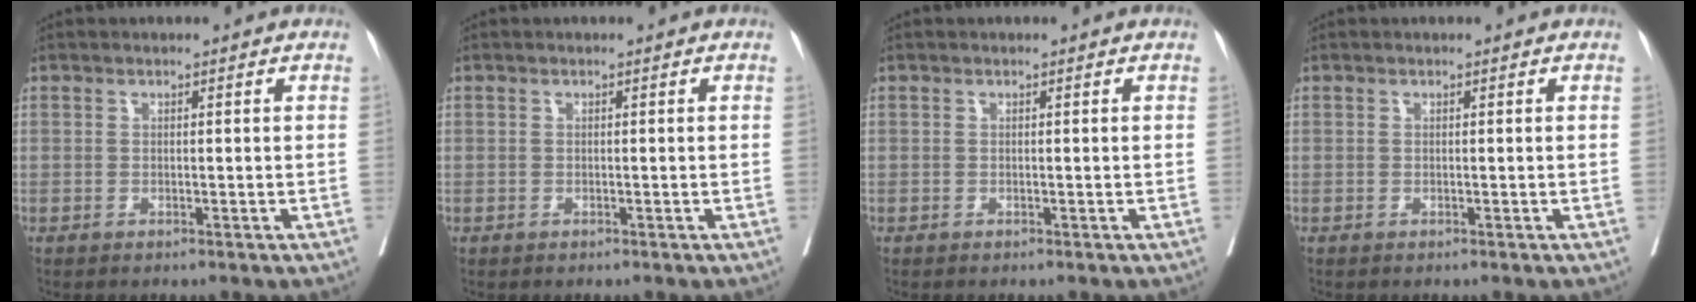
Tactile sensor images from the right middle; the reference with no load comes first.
{"total": 0.0}
{"total": 0.0}
{"total": 0.0}